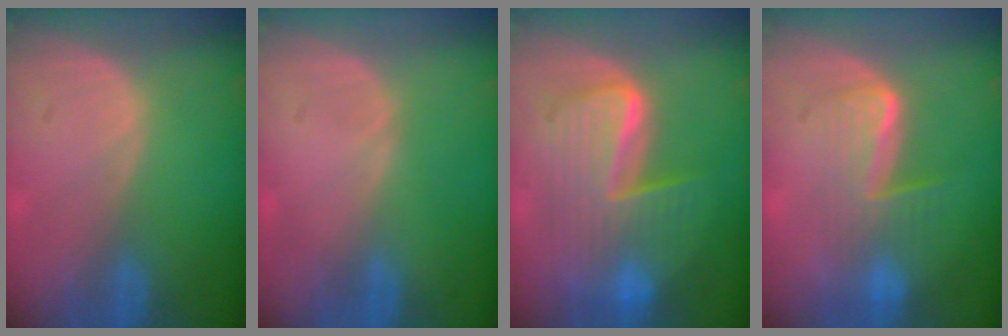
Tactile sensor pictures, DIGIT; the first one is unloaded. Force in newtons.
{"total": 0.0}
{"total": 10.3, "press": 10.3, "slide": 0.9}
{"total": 6.4, "press": 5.9, "slide": 2.5}